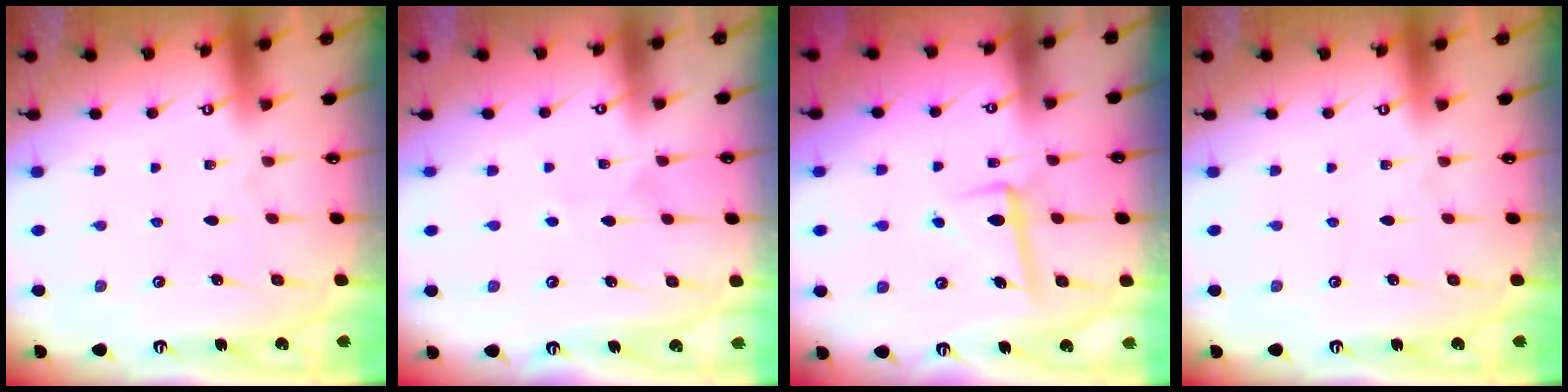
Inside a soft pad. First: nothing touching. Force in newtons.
{"total": 3.0, "press": 2.9, "slide": 0.9}
{"total": 6.3, "press": 6.1, "slide": 1.4}
{"total": 0.0}